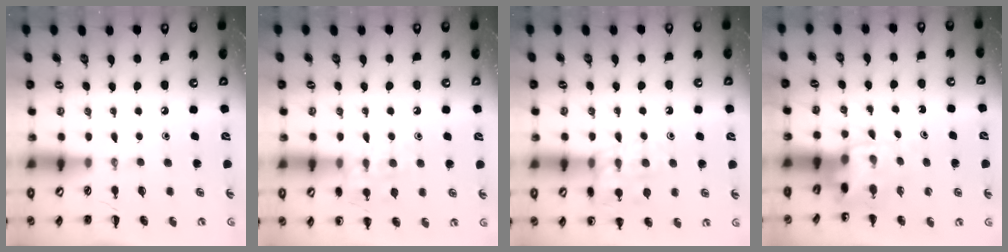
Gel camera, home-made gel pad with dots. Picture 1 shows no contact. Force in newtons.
{"total": 10.0, "press": 9.9, "slide": 1.0}
{"total": 13.9, "press": 13.8, "slide": 1.1}
{"total": 4.4, "press": 4.3, "slide": 1.0}